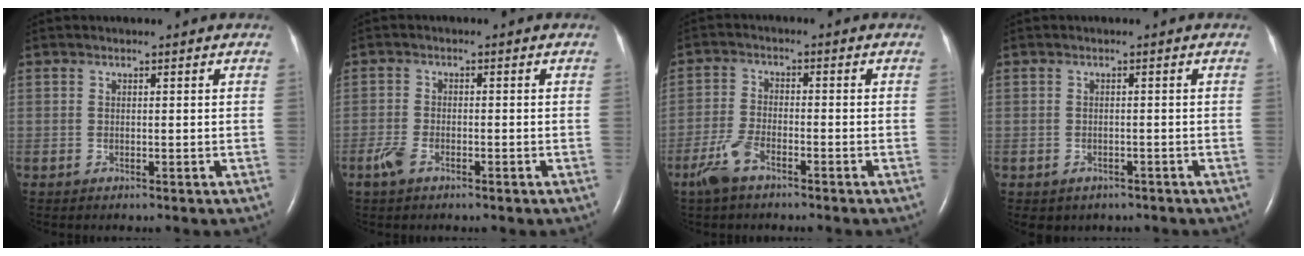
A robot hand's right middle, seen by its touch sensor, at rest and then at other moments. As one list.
[{"total": 2.1, "force": [-1.2, 0.8, 1.4], "torque": [-0.041, -0.002, -0.025]}, {"total": 5.1, "force": [-3.5, 1.6, 3.3], "torque": [-0.086, -0.005, -0.071]}, {"total": 2.9, "force": [-2.1, 2.0, 0.3], "torque": [-0.001, 0.007, -0.025]}]